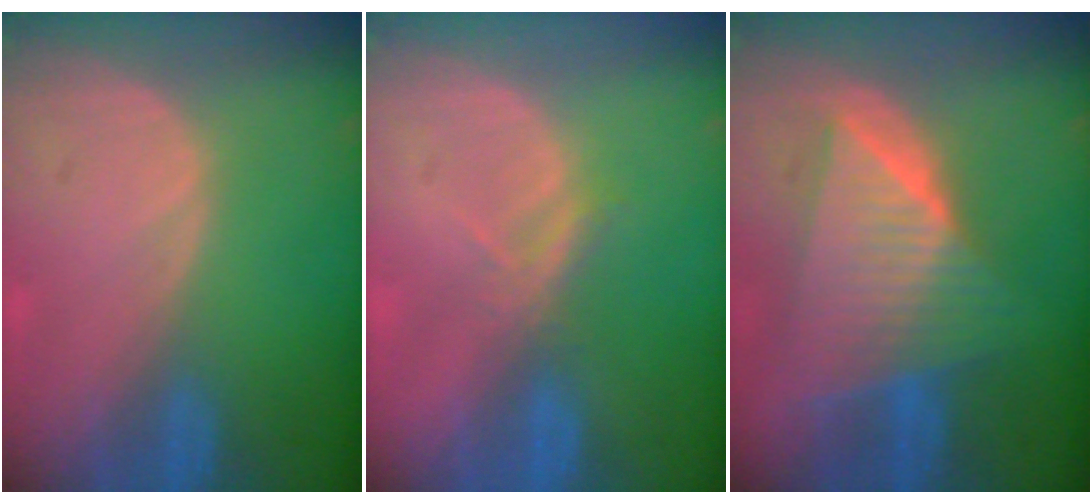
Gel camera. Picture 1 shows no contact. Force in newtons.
{"total": 2.1, "press": 1.9, "slide": 0.9}
{"total": 9.9, "press": 9.9, "slide": 0.7}